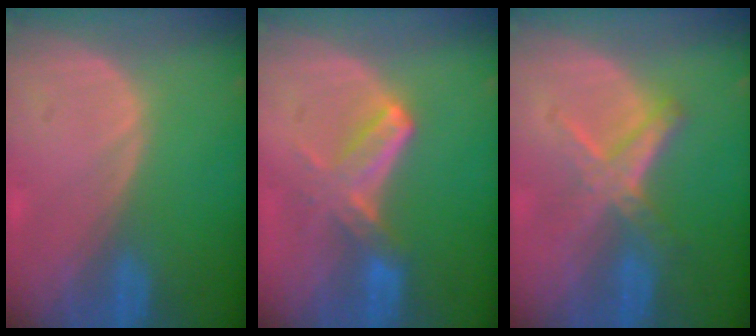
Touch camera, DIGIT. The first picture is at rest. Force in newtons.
{"total": 5.7, "press": 5.5, "slide": 1.4}
{"total": 5.8, "press": 5.5, "slide": 1.8}